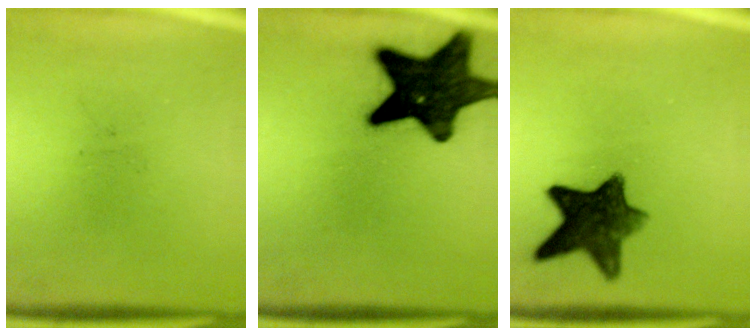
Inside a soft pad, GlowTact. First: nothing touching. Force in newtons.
{"total": 17.0}
{"total": 10.3}